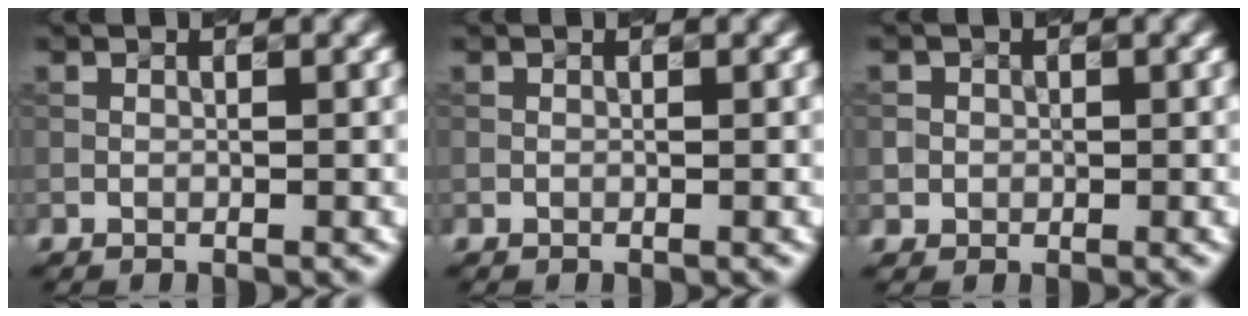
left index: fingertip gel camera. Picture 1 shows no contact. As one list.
[{"total": 0.0}, {"total": 1.3, "force": [0.0, 1.3, 0.1], "torque": [0.014, -0.002, 0.004]}]